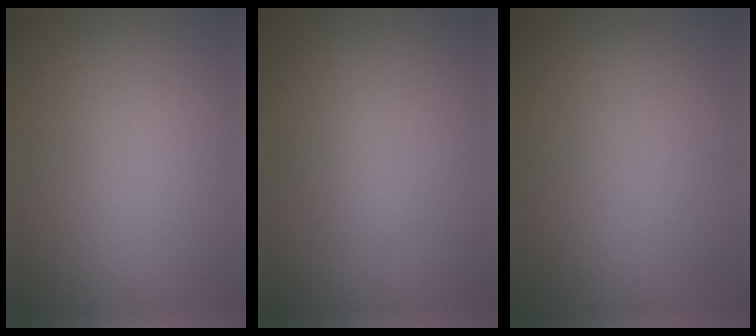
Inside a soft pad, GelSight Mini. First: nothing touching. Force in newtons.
{"total": 1.3, "press": 1.3, "slide": 0.0}
{"total": 0.0}